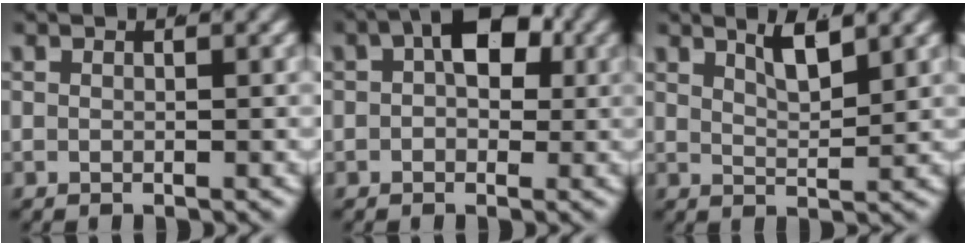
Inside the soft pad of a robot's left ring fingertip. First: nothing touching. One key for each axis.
{"total": 4.4, "fx": 1.1, "fy": 2.3, "fz": 3.5, "tx": -0.051, "ty": -0.004, "tz": 0.020}
{"total": 3.0, "fx": 2.4, "fy": 0.1, "fz": 1.9, "tx": -0.032, "ty": -0.011, "tz": 0.049}